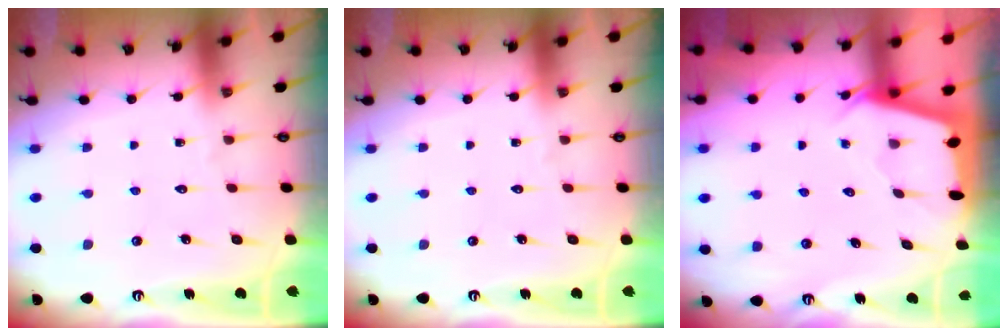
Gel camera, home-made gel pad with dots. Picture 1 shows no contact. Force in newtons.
{"total": 0.0}
{"total": 2.0, "press": 2.0, "slide": 0.3}